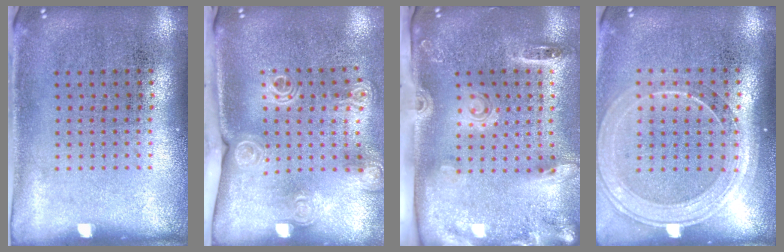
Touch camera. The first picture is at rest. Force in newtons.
{"total": 2.1, "press": 1.6, "slide": 1.3}
{"total": 2.8, "press": 1.9, "slide": 2.0}
{"total": 1.7, "press": 1.6, "slide": 0.7}